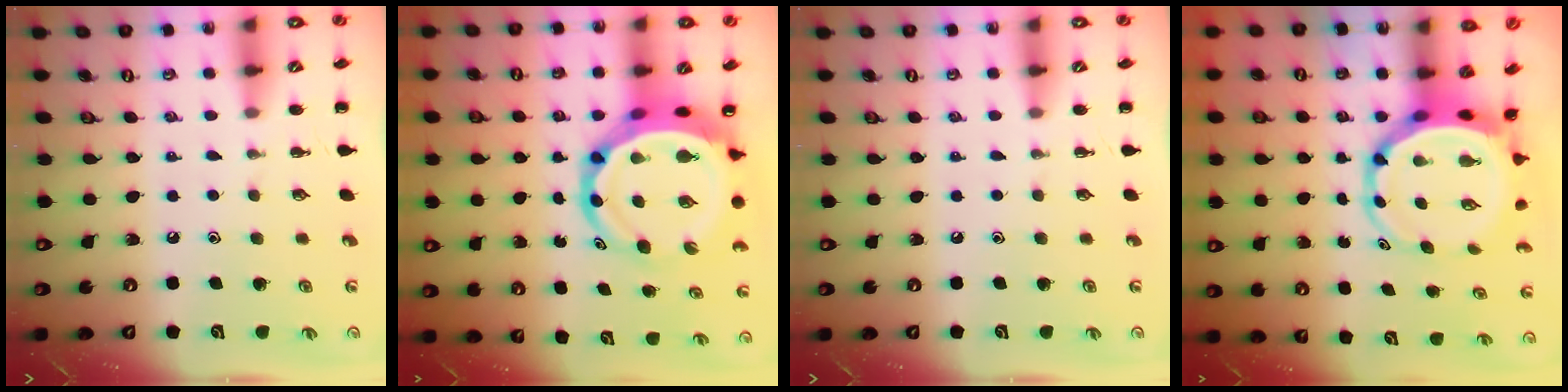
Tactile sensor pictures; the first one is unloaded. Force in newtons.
{"total": 12.8, "press": 12.2, "slide": 3.6}
{"total": 0.0}
{"total": 7.6, "press": 7.2, "slide": 2.3}